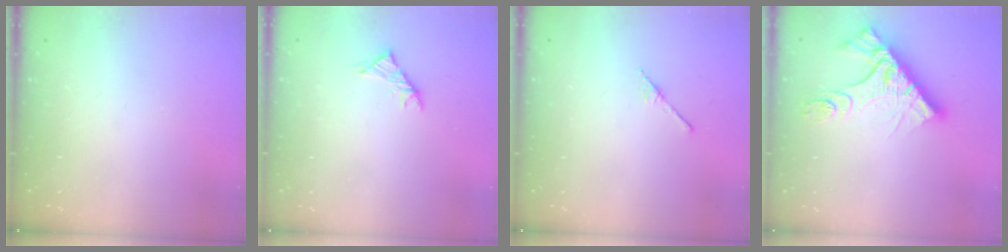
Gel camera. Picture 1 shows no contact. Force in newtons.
{"total": 2.9, "press": 2.8, "slide": 0.8}
{"total": 2.5, "press": 2.4, "slide": 0.3}
{"total": 14.3, "press": 14.3, "slide": 1.2}